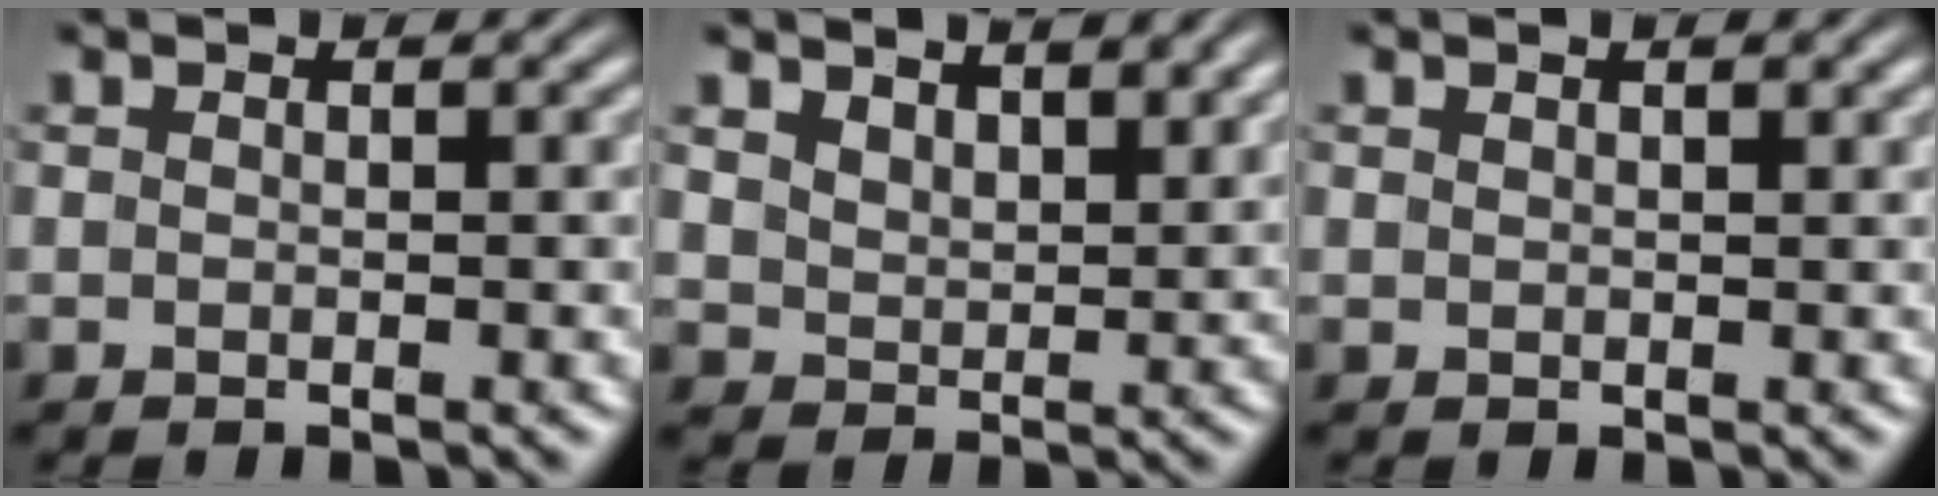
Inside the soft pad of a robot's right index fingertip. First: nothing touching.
{"total": 3.6, "force": [3.0, 1.8, 0.9], "torque": [-0.024, -0.009, 0.059]}
{"total": 0.5, "force": [0.5, 0.0, 0.1], "torque": [-0.001, -0.003, 0.015]}